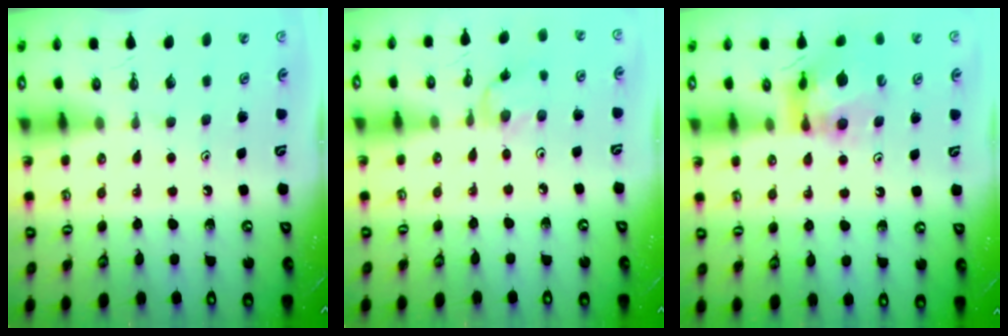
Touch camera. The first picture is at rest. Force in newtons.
{"total": 2.9, "press": 2.9, "slide": 0.3}
{"total": 12.2, "press": 12.1, "slide": 1.1}